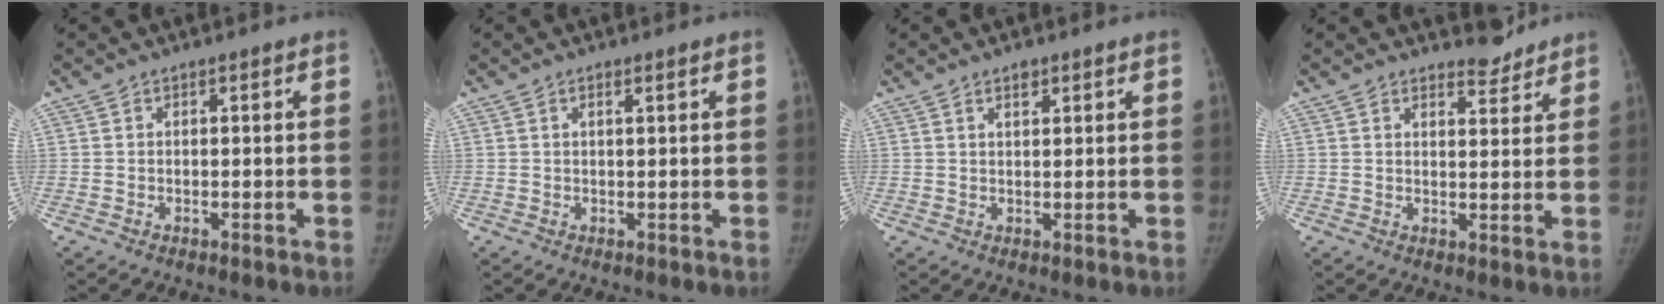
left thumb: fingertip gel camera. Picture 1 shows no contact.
{"total": 1.0, "force": [0.5, -0.1, 0.8], "torque": [-0.017, 0.001, 0.011]}
{"total": 1.9, "force": [1.3, 0.7, 1.1], "torque": [-0.012, -0.008, 0.022]}
{"total": 3.5, "force": [3.4, 0.9, 0.1], "torque": [0.011, -0.033, 0.049]}